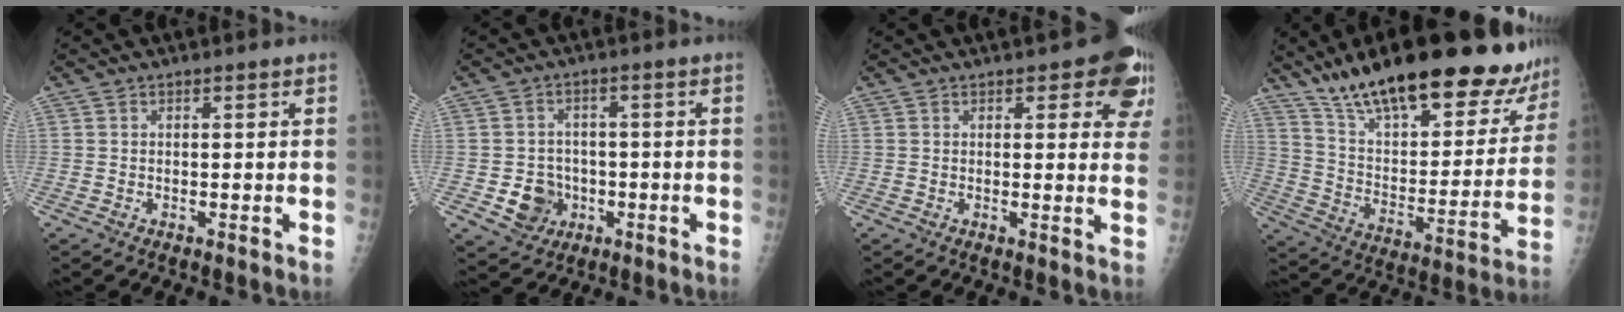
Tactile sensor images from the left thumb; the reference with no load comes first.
{"total": 6.6, "force": [-1.8, 5.9, 2.3], "torque": [-0.009, 0.011, -0.025]}
{"total": 9.2, "force": [4.8, 4.0, 6.8], "torque": [-0.035, -0.015, 0.044]}
{"total": 31.1, "force": [23.5, 10.0, 17.8], "torque": [-0.234, -0.073, 0.352]}